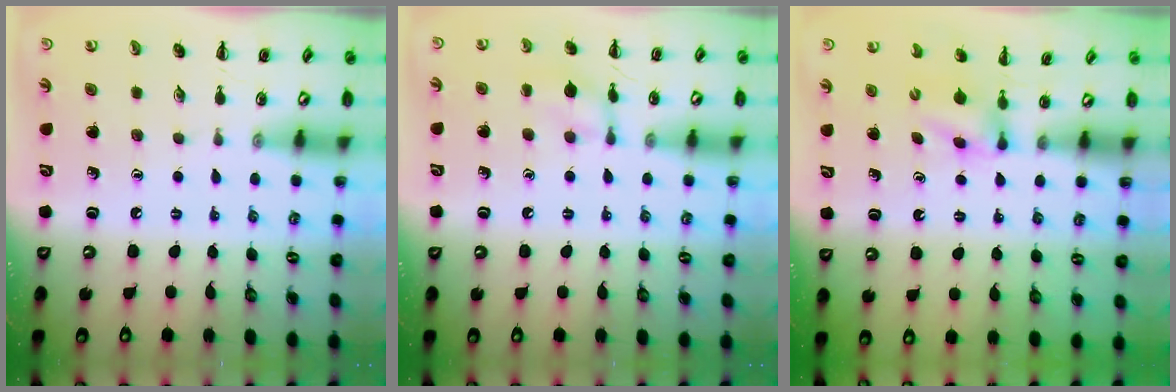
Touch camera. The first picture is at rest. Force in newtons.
{"total": 8.3, "press": 8.2, "slide": 1.4}
{"total": 3.6, "press": 3.3, "slide": 1.3}